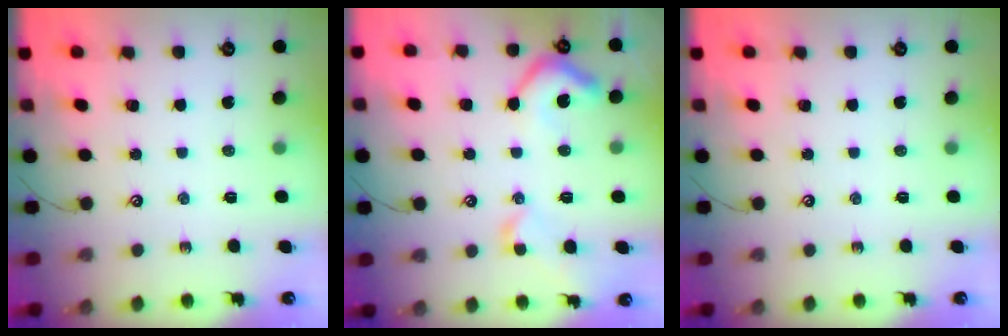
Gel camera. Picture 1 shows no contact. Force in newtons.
{"total": 7.9, "press": 7.8, "slide": 1.2}
{"total": 0.0}